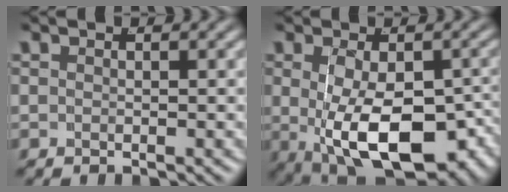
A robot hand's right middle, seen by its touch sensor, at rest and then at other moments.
{"total": 11.4, "force": [-4.4, 5.8, 8.8], "torque": [-0.150, -0.049, -0.041]}